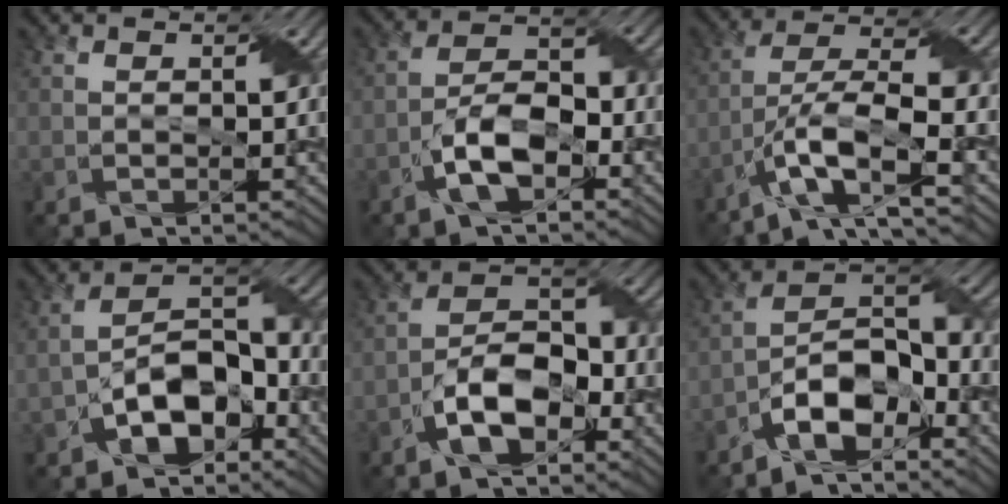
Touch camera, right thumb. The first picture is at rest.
{"total": 7.2, "force": [-3.8, 3.2, 5.2], "torque": [-0.095, 0.009, -0.077]}
{"total": 10.7, "force": [-5.3, 3.4, 8.6], "torque": [-0.165, -0.003, -0.096]}
{"total": 8.6, "force": [-4.4, 4.9, 5.5], "torque": [-0.092, 0.007, -0.089]}
{"total": 8.1, "force": [-4.2, 4.2, 5.6], "torque": [-0.098, 0.010, -0.084]}
{"total": 9.6, "force": [-6.2, 3.9, 6.2], "torque": [-0.104, 0.003, -0.124]}